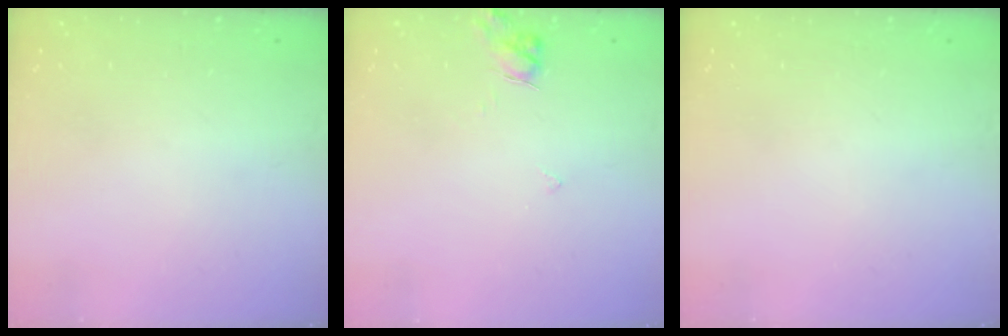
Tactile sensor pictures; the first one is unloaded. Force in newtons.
{"total": 5.1, "press": 5.1, "slide": 0.4}
{"total": 0.0}